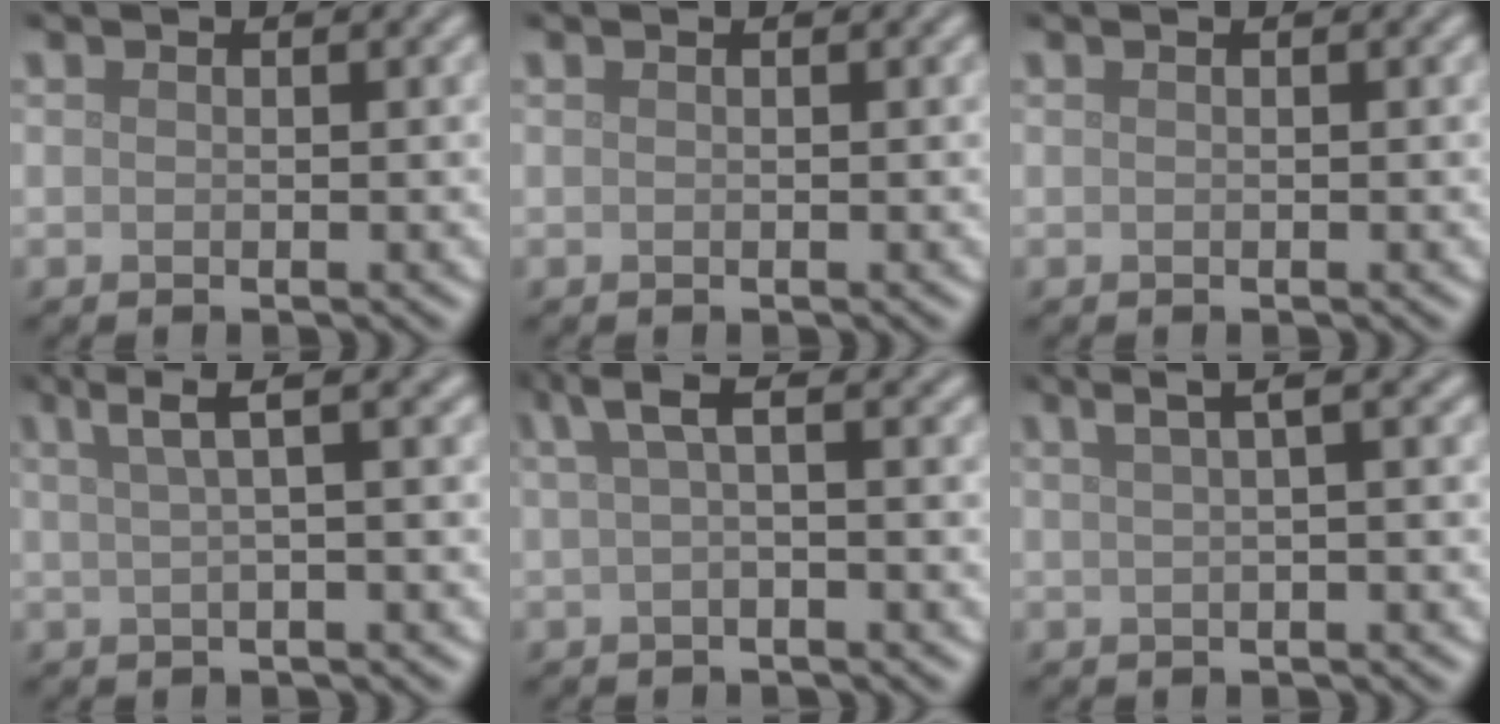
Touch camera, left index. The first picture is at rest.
{"total": 0.0}
{"total": 0.0}
{"total": 3.7, "force": [1.6, 0.8, 3.2], "torque": [-0.043, 0.015, 0.026]}
{"total": 2.9, "force": [0.7, 0.8, 2.7], "torque": [-0.046, 0.007, 0.010]}
{"total": 3.6, "force": [1.4, 1.0, 3.1], "torque": [-0.035, 0.011, 0.015]}